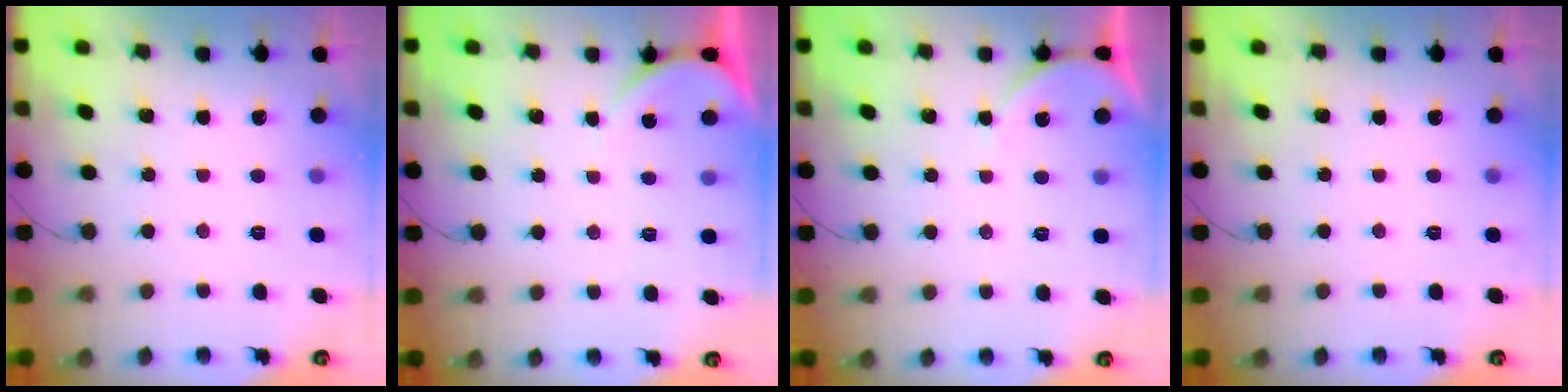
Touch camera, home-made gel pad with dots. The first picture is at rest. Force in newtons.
{"total": 1.6, "press": 1.6, "slide": 0.1}
{"total": 3.8, "press": 3.8, "slide": 0.5}
{"total": 0.0}